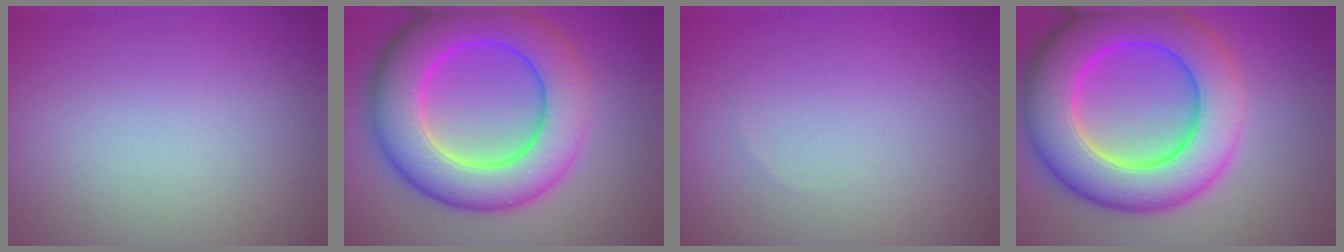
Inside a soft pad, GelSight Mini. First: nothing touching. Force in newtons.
{"total": 10.4, "press": 10.4, "slide": 0.2}
{"total": 0.0}
{"total": 11.2, "press": 11.2, "slide": 0.2}